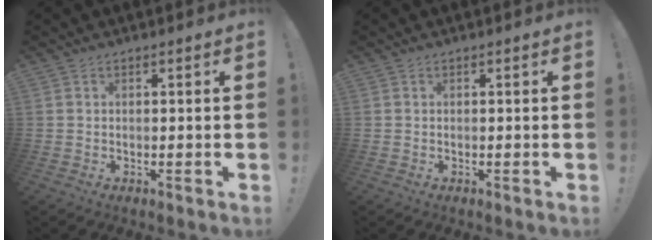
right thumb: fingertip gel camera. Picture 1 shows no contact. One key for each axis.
{"total": 0.0}